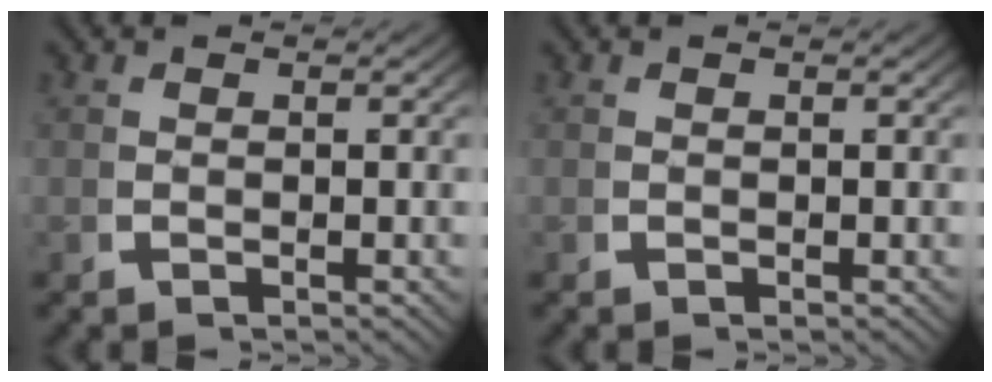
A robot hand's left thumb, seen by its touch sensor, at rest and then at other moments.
{"total": 0.0}